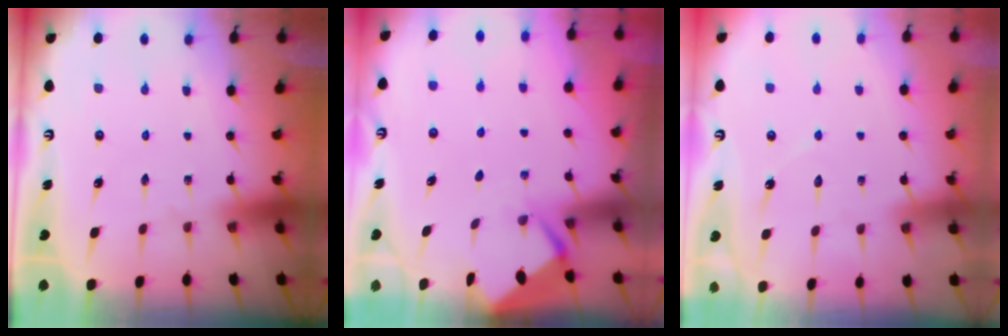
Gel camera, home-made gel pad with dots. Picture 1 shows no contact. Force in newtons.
{"total": 2.6, "press": 2.6, "slide": 0.3}
{"total": 4.5, "press": 4.4, "slide": 0.4}